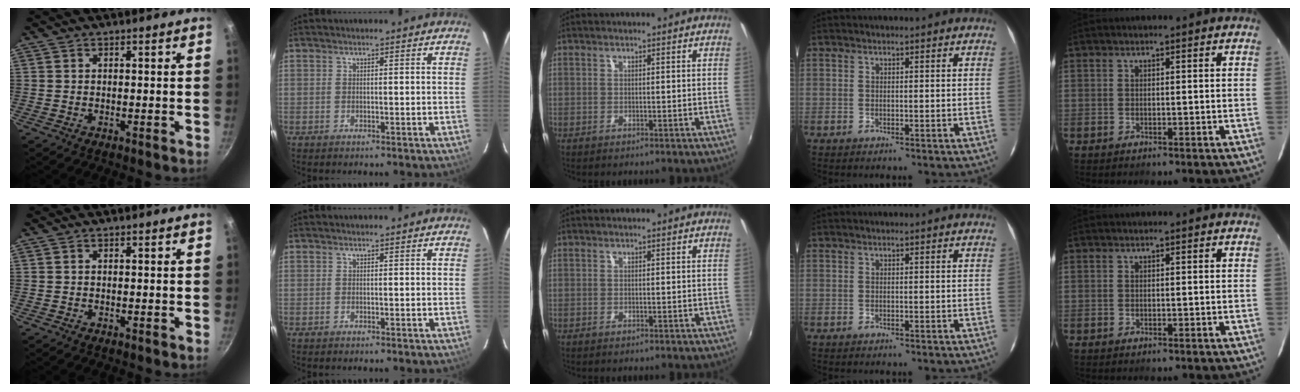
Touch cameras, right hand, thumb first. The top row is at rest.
{}